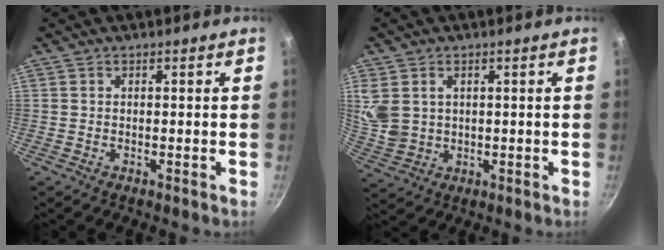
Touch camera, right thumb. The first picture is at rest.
{"total": 8.0, "force": [1.7, 6.2, 4.8], "torque": [-0.102, -0.002, 0.049]}